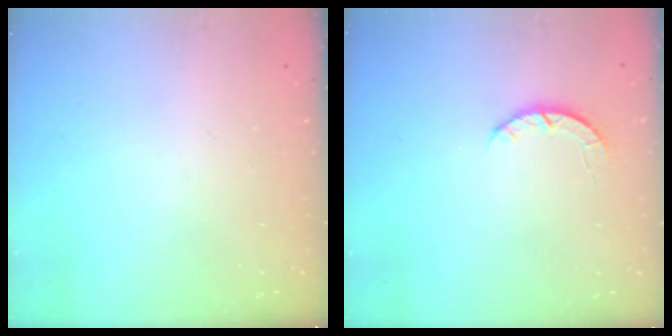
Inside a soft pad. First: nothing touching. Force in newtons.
{"total": 2.7, "press": 2.6, "slide": 0.4}